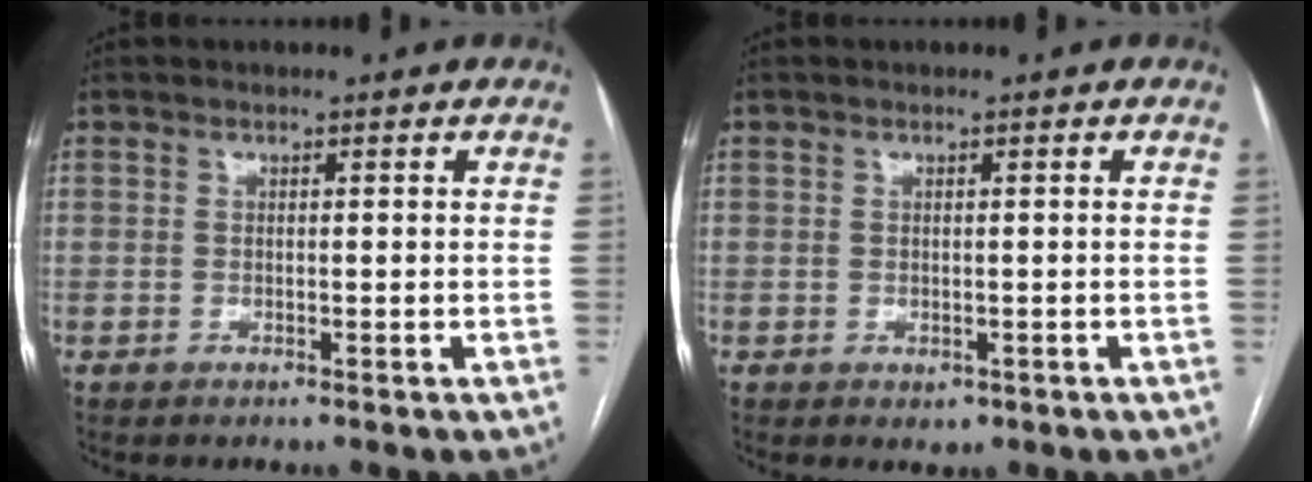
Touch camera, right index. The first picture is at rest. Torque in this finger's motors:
{"motor_torque": [-0.01, -0.04, 0.04, 0.00]}